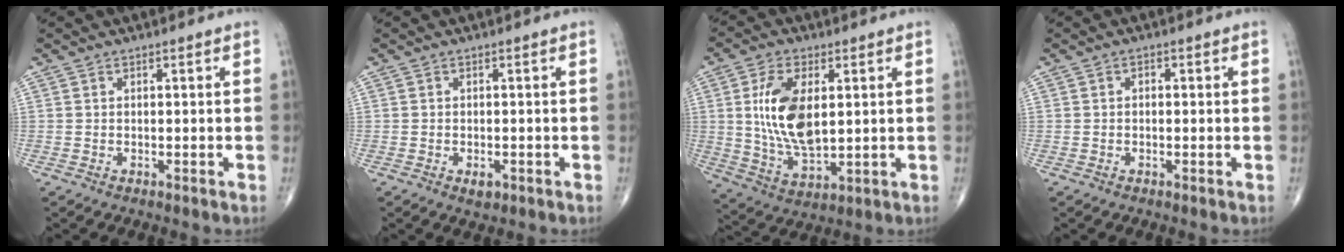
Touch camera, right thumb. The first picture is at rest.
{"total": 1.9, "force": [-0.8, 1.1, 1.3], "torque": [-0.014, 0.000, -0.009]}
{"total": 13.6, "force": [2.3, 7.0, 11.4], "torque": [-0.213, -0.016, 0.050]}
{"total": 1.0, "force": [0.1, 0.7, 0.7], "torque": [-0.003, 0.004, -0.003]}